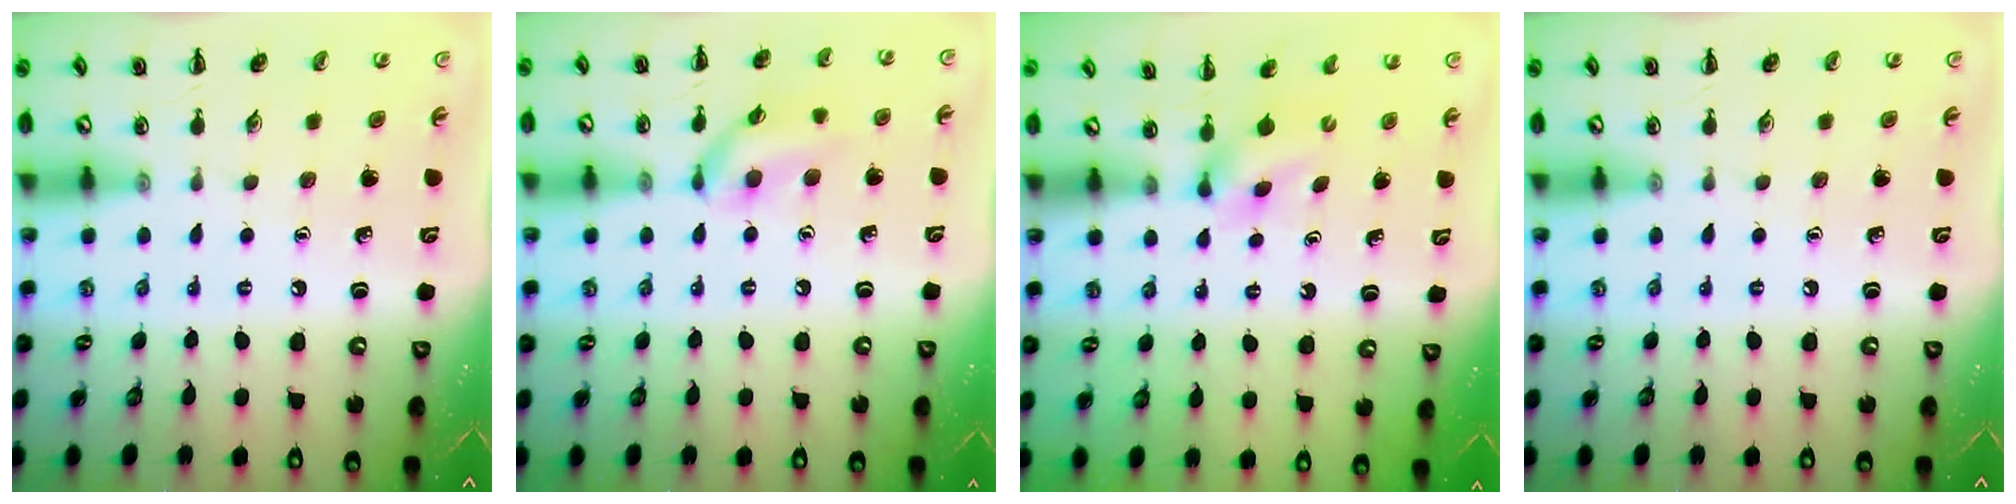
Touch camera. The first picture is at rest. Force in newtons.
{"total": 11.1, "press": 10.9, "slide": 1.6}
{"total": 3.5, "press": 3.4, "slide": 1.0}
{"total": 0.0}